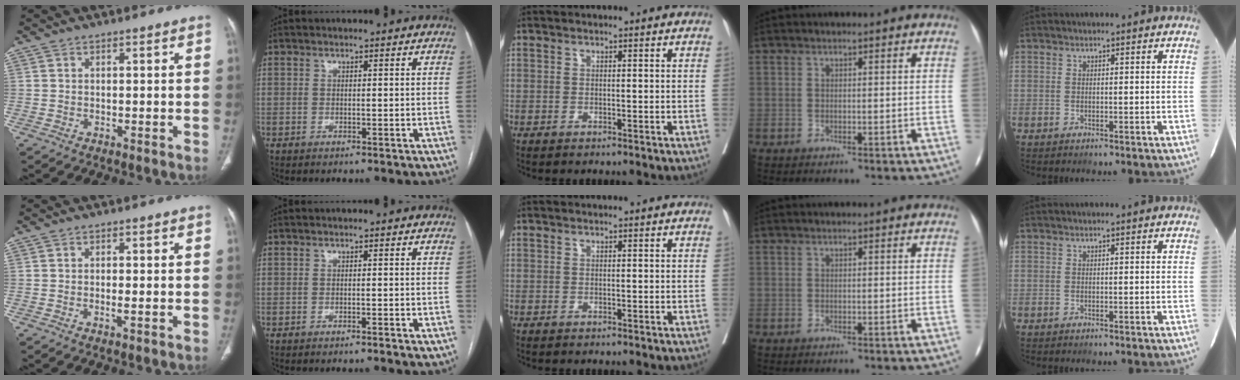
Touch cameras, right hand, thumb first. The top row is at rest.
{"thumb": {"total": 1.2, "force": [-0.4, 0.2, 1.2], "torque": [-0.023, -0.003, -0.009]}, "index": {"total": 1.1, "force": [-0.8, 0.0, 0.8], "torque": [-0.012, 0.000, -0.009]}}